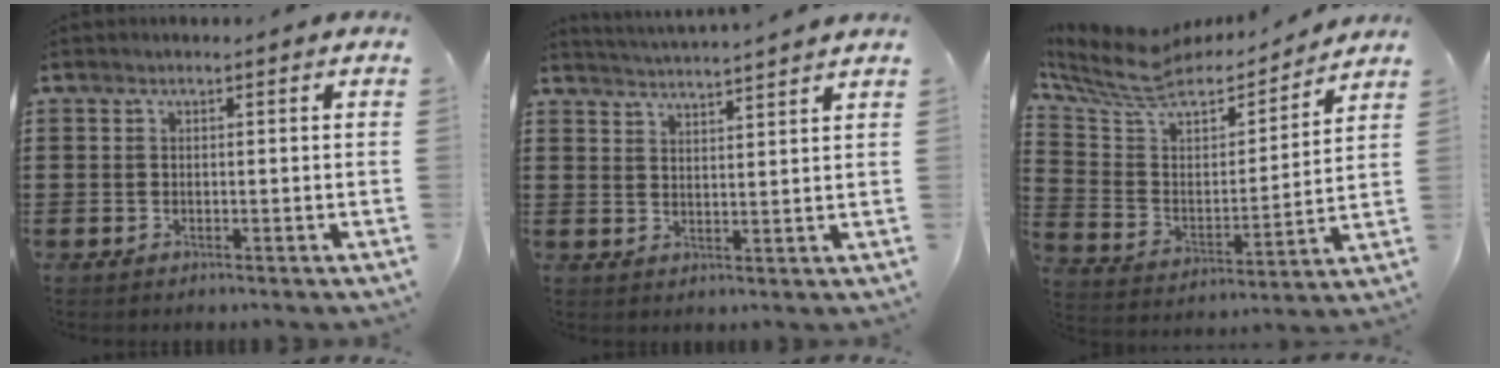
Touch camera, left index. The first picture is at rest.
{"total": 3.4, "force": [3.3, -1.0, 0.1], "torque": [-0.013, -0.020, 0.057]}
{"total": 9.3, "force": [7.1, 4.1, 4.3], "torque": [-0.126, -0.040, 0.119]}